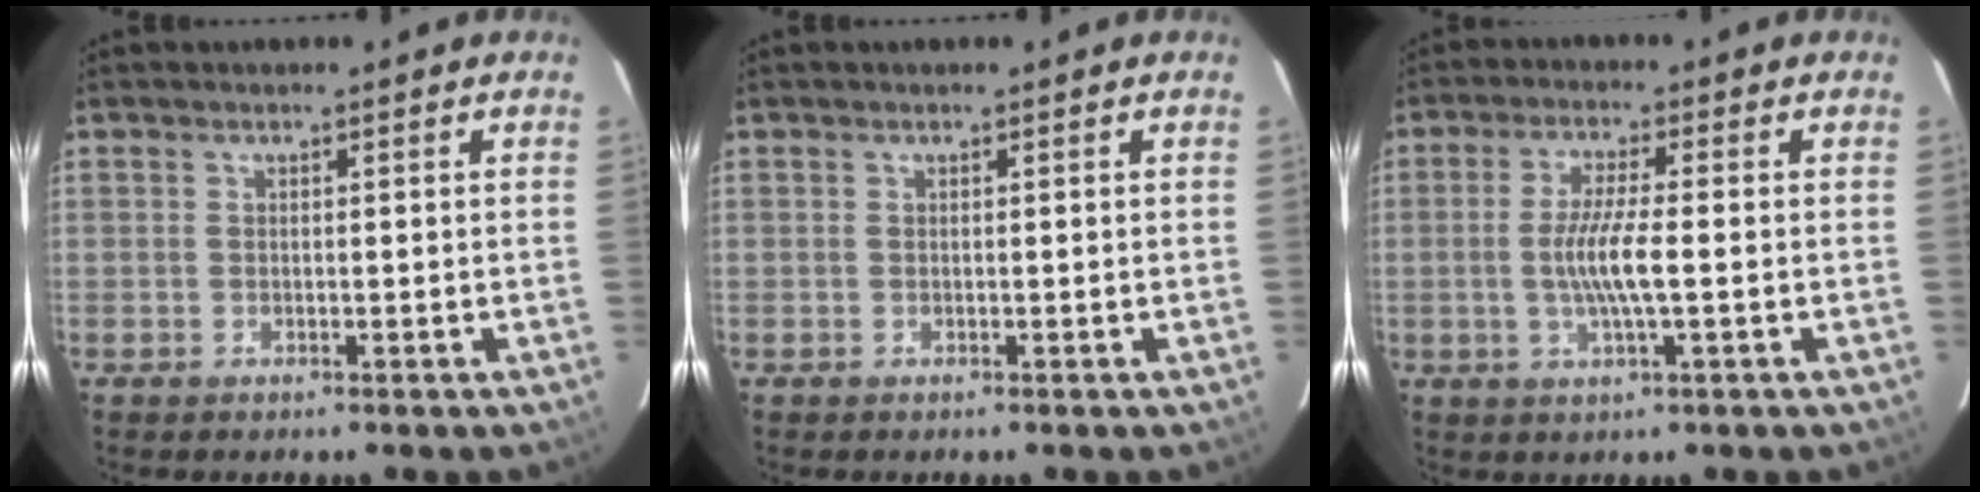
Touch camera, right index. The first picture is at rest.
{"total": 0.0}
{"total": 6.8, "force": [-1.0, 0.5, 6.7], "torque": [-0.127, -0.004, -0.020]}